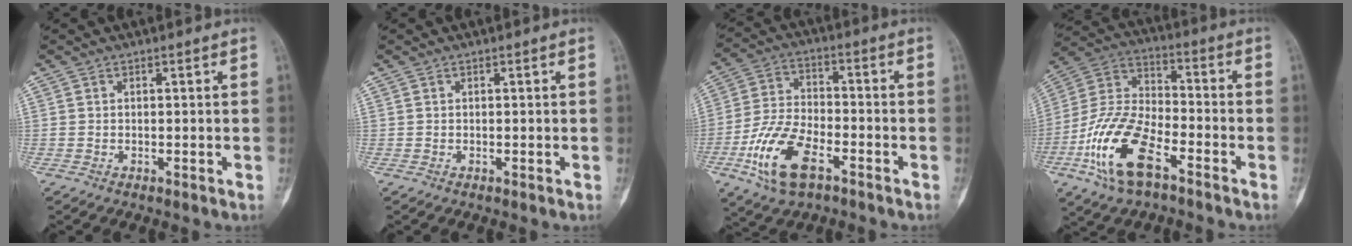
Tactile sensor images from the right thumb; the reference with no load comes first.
{"total": 0.0}
{"total": 13.9, "force": [-6.4, 6.8, 10.2], "torque": [-0.202, 0.023, -0.122]}
{"total": 17.0, "force": [-7.9, 7.8, 12.9], "torque": [-0.258, 0.039, -0.157]}